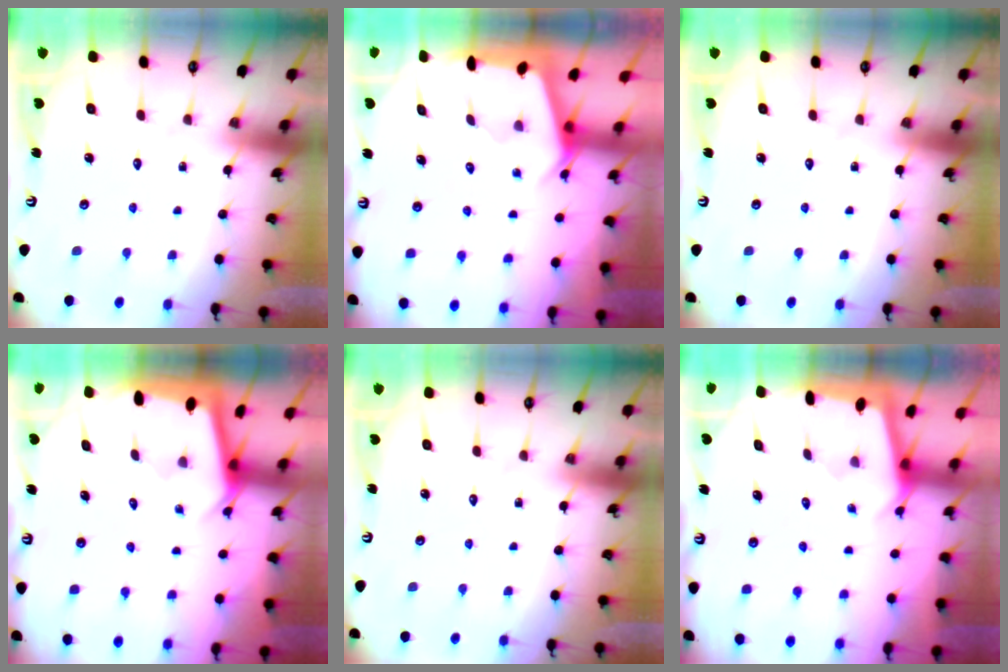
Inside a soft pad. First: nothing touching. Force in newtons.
{"total": 2.5, "press": 2.5, "slide": 0.3}
{"total": 0.0}
{"total": 2.3, "press": 2.3, "slide": 0.2}
{"total": 0.0}
{"total": 1.9, "press": 1.9, "slide": 0.1}